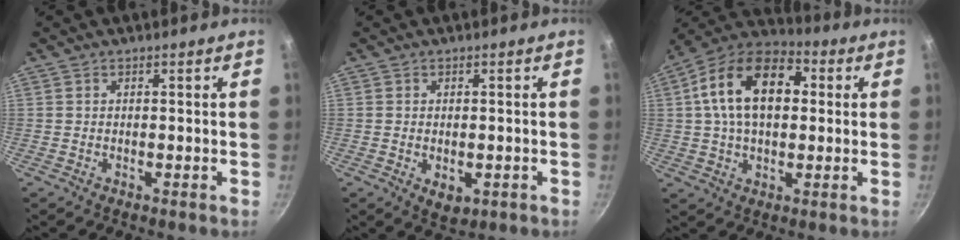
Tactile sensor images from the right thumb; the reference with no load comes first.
{"total": 4.2, "force": [-1.1, 2.6, 3.1], "torque": [-0.040, -0.007, -0.011]}
{"total": 17.8, "force": [3.1, 11.1, 13.5], "torque": [-0.202, 0.026, 0.035]}